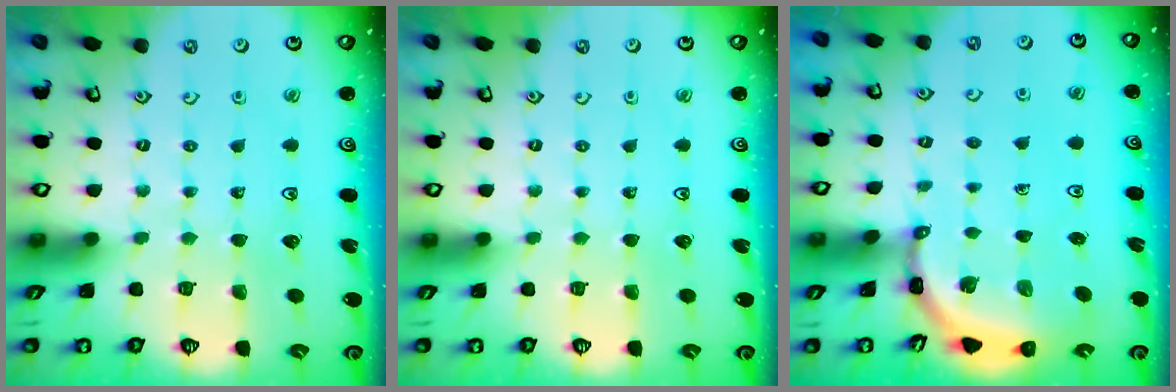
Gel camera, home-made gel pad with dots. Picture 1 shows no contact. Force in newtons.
{"total": 0.0}
{"total": 3.6, "press": 3.6, "slide": 0.2}